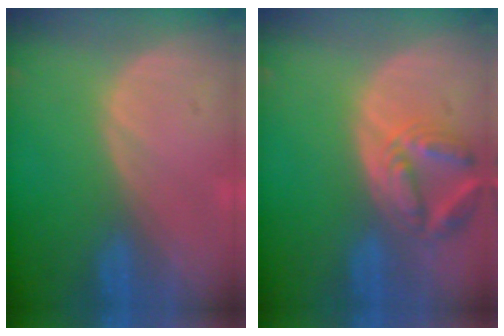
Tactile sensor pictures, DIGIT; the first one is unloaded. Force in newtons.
{"total": 7.2, "press": 6.5, "slide": 3.0}